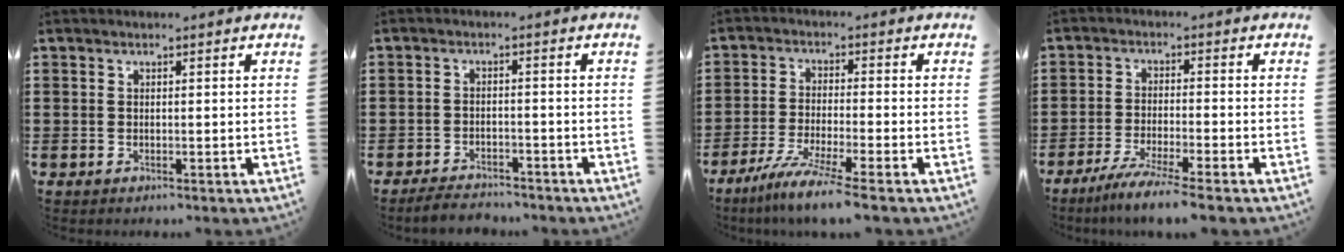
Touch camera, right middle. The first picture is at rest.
{"total": 3.1, "force": [-3.0, 0.6, 0.4], "torque": [-0.010, 0.001, -0.063]}
{"total": 6.1, "force": [-5.0, -0.5, 3.5], "torque": [-0.074, -0.024, -0.095]}
{"total": 4.9, "force": [-4.3, -0.4, 2.4], "torque": [-0.052, -0.018, -0.081]}